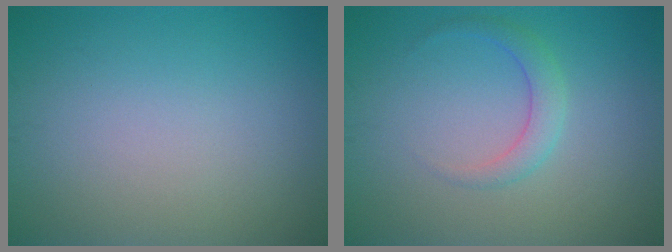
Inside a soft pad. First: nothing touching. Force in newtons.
{"total": 2.0, "press": 2.0, "slide": 0.1}